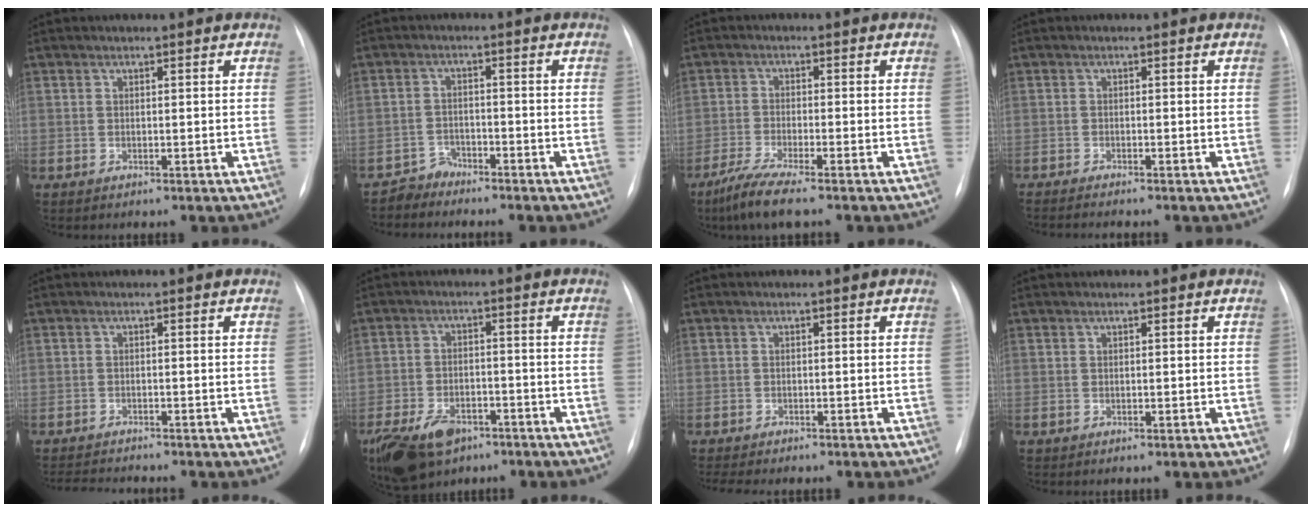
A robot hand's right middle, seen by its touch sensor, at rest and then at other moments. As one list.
[{"total": 2.8, "force": [-2.5, 0.6, -1.0], "torque": [0.026, -0.005, -0.050]}, {"total": 6.1, "force": [-4.6, 0.0, 4.1], "torque": [-0.085, -0.021, -0.087]}, {"total": 4.3, "force": [-3.7, -0.1, 2.1], "torque": [-0.027, -0.009, -0.053]}, {"total": 4.3, "force": [-4.2, -0.1, 1.0], "torque": [-0.015, -0.015, -0.067]}, {"total": 12.8, "force": [-7.7, 7.7, 6.8], "torque": [-0.152, -0.005, -0.122]}, {"total": 5.1, "force": [-4.4, 1.4, 2.1], "torque": [-0.027, -0.005, -0.062]}, {"total": 0.0}]